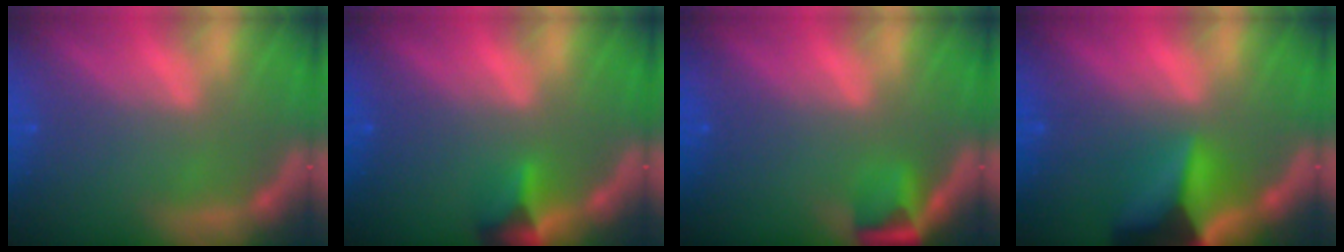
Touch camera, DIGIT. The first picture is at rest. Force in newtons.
{"total": 2.9}
{"total": 2.9}
{"total": 9.9}